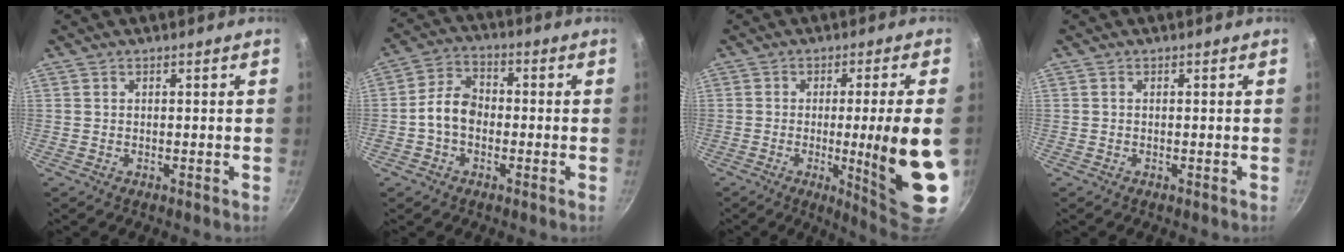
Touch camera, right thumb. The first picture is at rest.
{"total": 7.2, "force": [-1.2, 5.3, 4.7], "torque": [-0.066, 0.027, -0.036]}
{"total": 17.0, "force": [-2.7, 1.2, 16.7], "torque": [-0.228, -0.010, -0.026]}
{"total": 0.0}